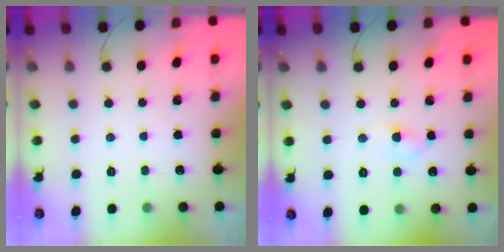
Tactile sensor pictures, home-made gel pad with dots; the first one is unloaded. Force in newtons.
{"total": 2.7, "press": 2.4, "slide": 1.2}